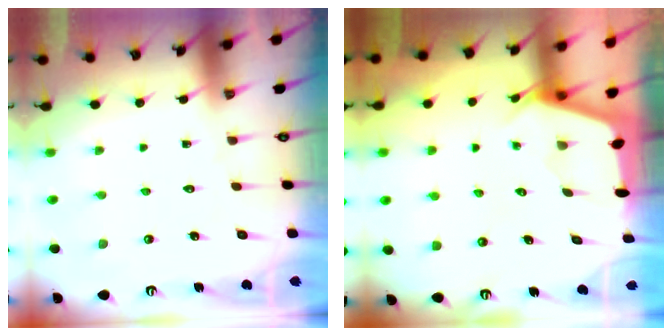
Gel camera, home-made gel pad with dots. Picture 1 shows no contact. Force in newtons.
{"total": 2.4, "press": 2.4, "slide": 0.3}